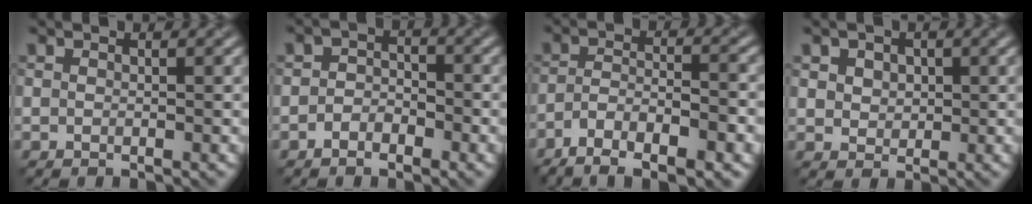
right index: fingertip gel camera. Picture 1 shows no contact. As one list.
[{"total": 1.8, "force": [-0.9, 1.2, 0.9], "torque": [-0.018, 0.013, -0.023]}, {"total": 7.2, "force": [-4.6, 2.3, 5.0], "torque": [-0.090, 0.007, -0.081]}, {"total": 3.2, "force": [1.9, 2.3, 1.1], "torque": [-0.023, 0.019, 0.022]}]